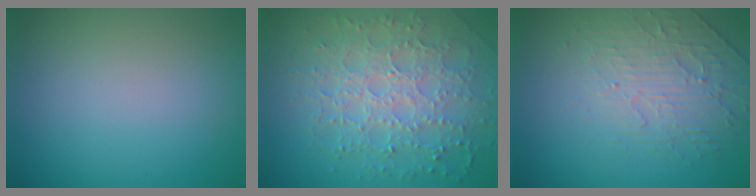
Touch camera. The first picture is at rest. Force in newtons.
{"total": 7.3, "press": 5.4, "slide": 5.0}
{"total": 2.8, "press": 2.3, "slide": 1.6}